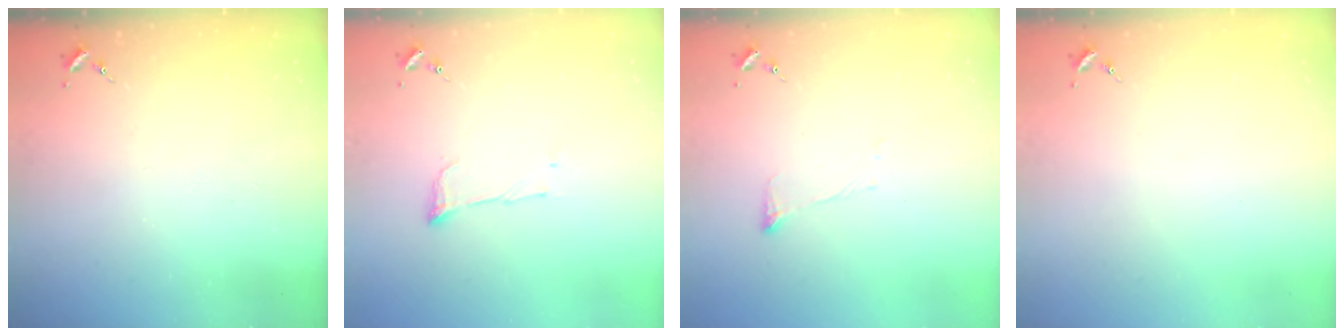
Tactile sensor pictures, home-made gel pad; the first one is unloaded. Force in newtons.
{"total": 6.1, "press": 6.1, "slide": 0.8}
{"total": 5.5, "press": 5.5, "slide": 0.7}
{"total": 0.0}